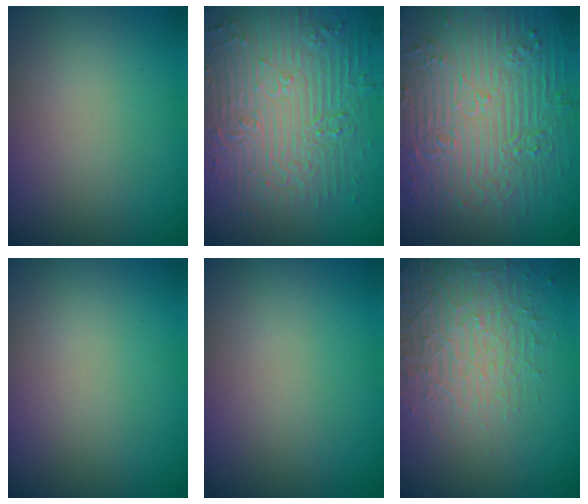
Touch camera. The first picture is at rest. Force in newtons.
{"total": 9.8, "press": 6.9, "slide": 7.0}
{"total": 11.0, "press": 7.5, "slide": 8.1}
{"total": 0.0}
{"total": 0.0}
{"total": 4.5, "press": 3.2, "slide": 3.1}